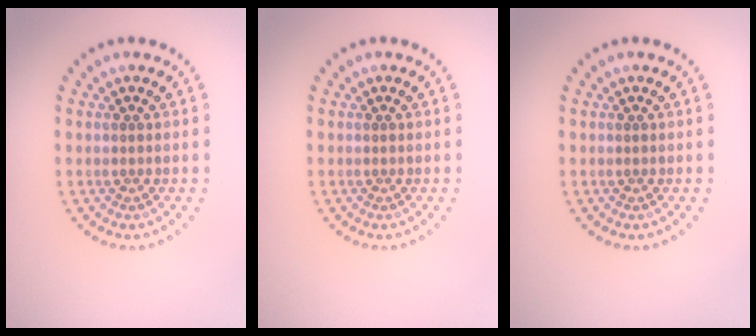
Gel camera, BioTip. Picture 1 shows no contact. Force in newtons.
{"total": 0.0}
{"total": 0.0}